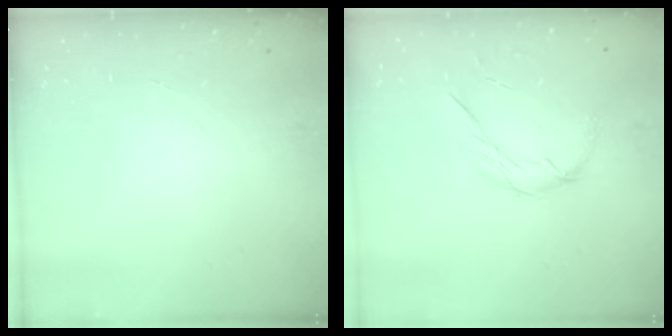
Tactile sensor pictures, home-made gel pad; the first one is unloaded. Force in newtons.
{"total": 7.9, "press": 7.9, "slide": 0.2}